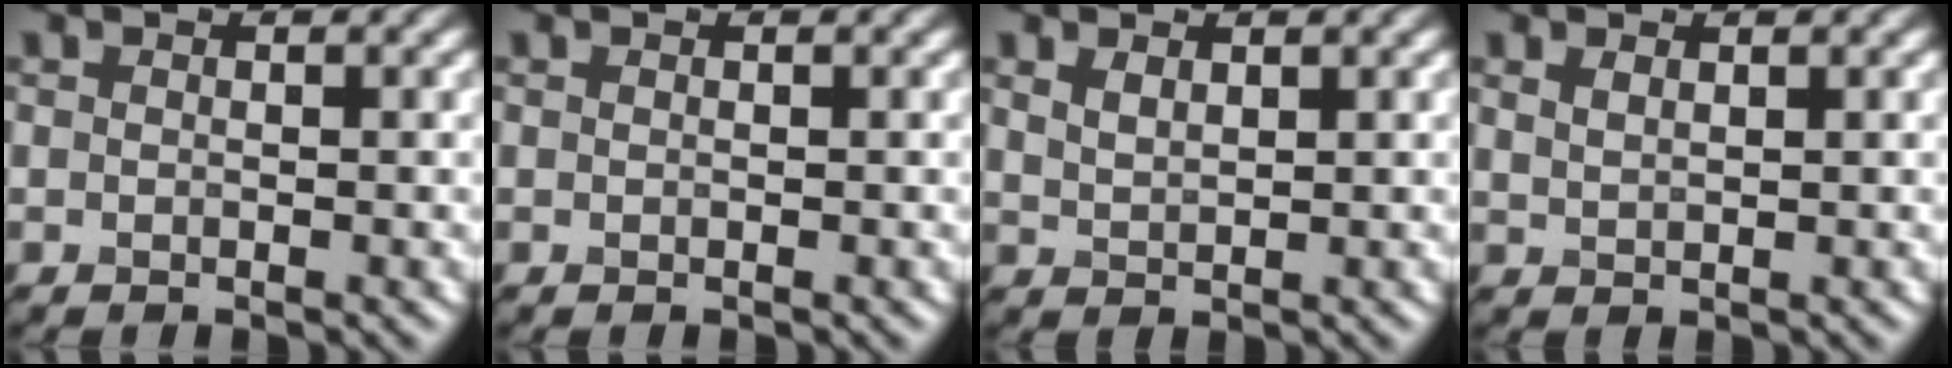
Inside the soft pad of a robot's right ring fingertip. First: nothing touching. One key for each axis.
{"total": 0.0}
{"total": 1.4, "fx": 1.0, "fy": 0.6, "fz": 0.8, "tx": -0.020, "ty": -0.001, "tz": 0.024}
{"total": 1.0, "fx": 0.8, "fy": 0.4, "fz": 0.5, "tx": -0.016, "ty": 0.000, "tz": 0.018}